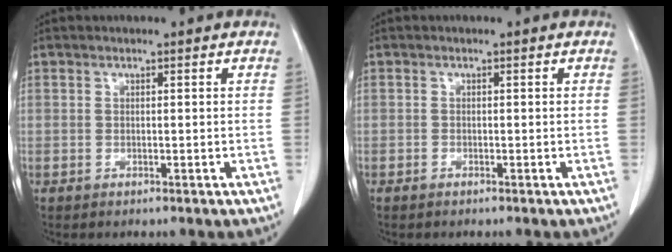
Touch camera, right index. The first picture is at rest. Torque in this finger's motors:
{"motor_torque": [0.01, 0.02, -0.04, 0.00]}